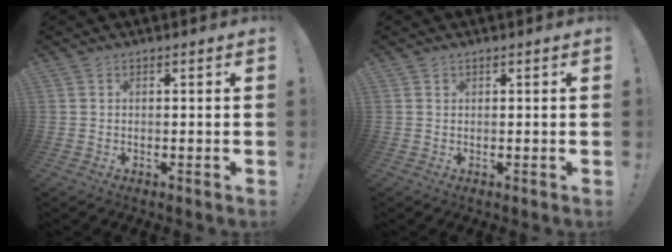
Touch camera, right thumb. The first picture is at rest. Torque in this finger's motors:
{"motor_torque": [-0.03, 0.20, 0.03, 0.12, -0.01]}